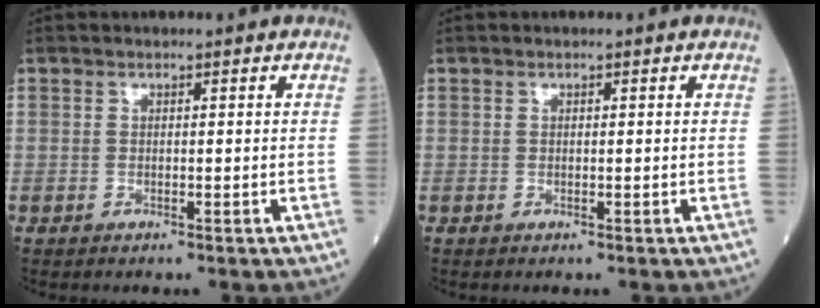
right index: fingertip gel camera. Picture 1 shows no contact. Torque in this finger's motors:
{"motor_torque": [0.22, -0.07, 0.08, 0.02]}